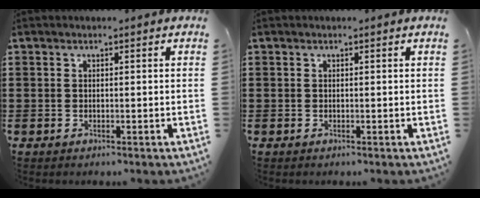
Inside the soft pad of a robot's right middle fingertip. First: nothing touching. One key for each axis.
{"total": 0.0}